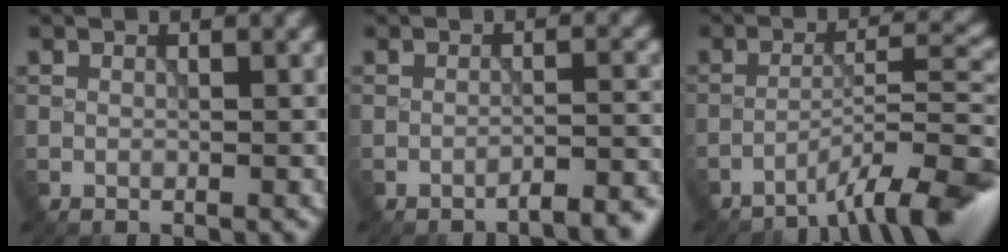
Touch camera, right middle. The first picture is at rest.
{"total": 3.4, "force": [-2.7, 0.7, 1.9], "torque": [-0.017, 0.009, -0.041]}
{"total": 7.6, "force": [-5.4, 1.0, 5.2], "torque": [-0.067, 0.016, -0.092]}